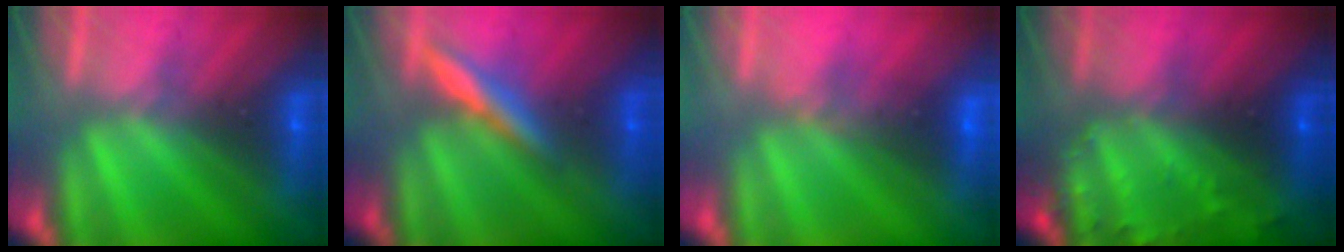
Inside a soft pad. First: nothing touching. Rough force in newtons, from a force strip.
{"total": 2.4}
{"total": 2.9}
{"total": 9.3}